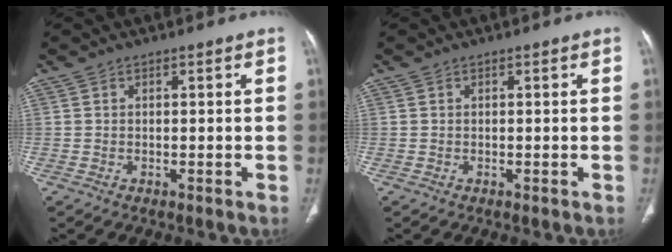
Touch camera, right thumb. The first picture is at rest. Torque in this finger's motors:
{"motor_torque": [0.10, 0.10, -0.05, -0.04, 0.00]}